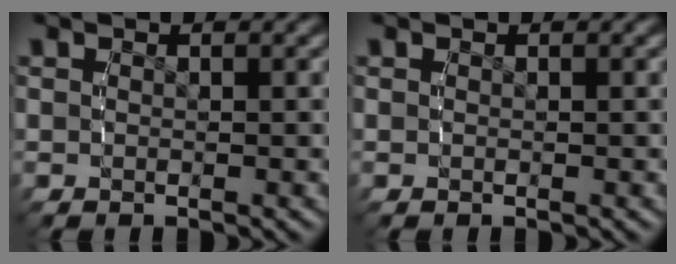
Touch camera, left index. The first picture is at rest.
{"total": 0.0}